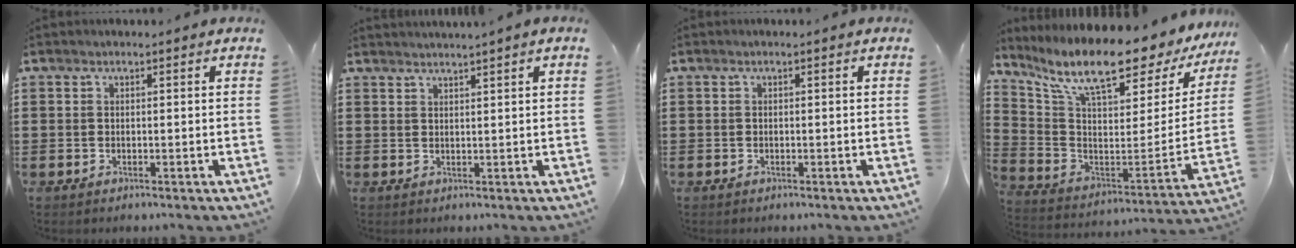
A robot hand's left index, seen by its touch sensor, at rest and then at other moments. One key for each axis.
{"total": 1.5, "fx": 1.3, "fy": -0.6, "fz": 0.1, "tx": -0.003, "ty": -0.003, "tz": 0.026}
{"total": 0.0}
{"total": 12.5, "fx": 9.4, "fy": 2.6, "fz": 7.7, "tx": -0.171, "ty": -0.070, "tz": 0.157}